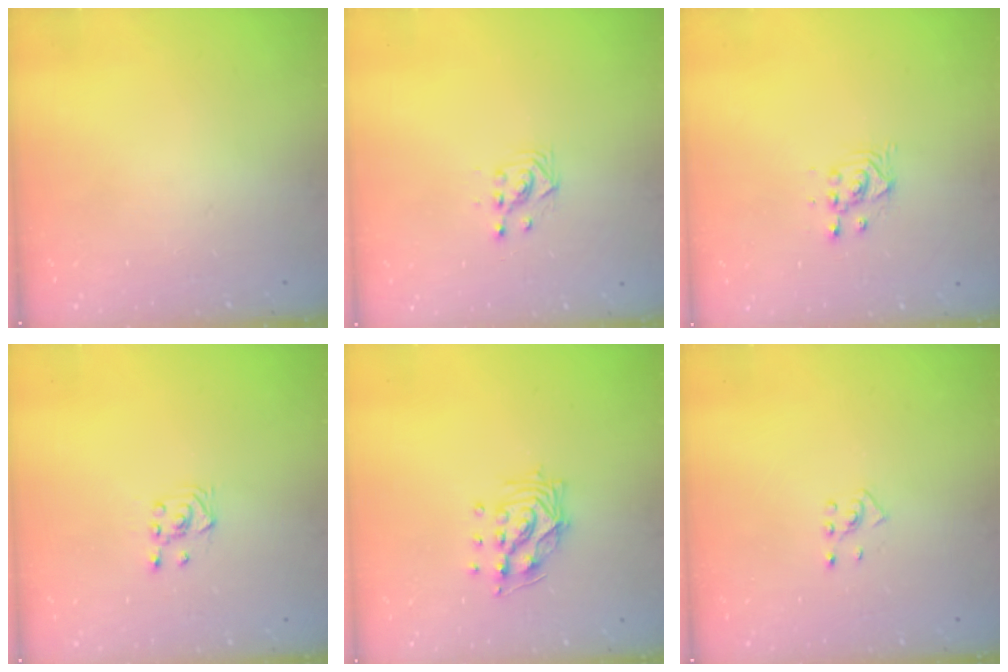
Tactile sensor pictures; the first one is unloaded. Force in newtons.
{"total": 2.9, "press": 2.9, "slide": 0.2}
{"total": 2.8, "press": 2.8, "slide": 0.1}
{"total": 3.9, "press": 3.8, "slide": 0.7}
{"total": 11.0, "press": 11.0, "slide": 0.9}
{"total": 2.7, "press": 2.6, "slide": 0.9}